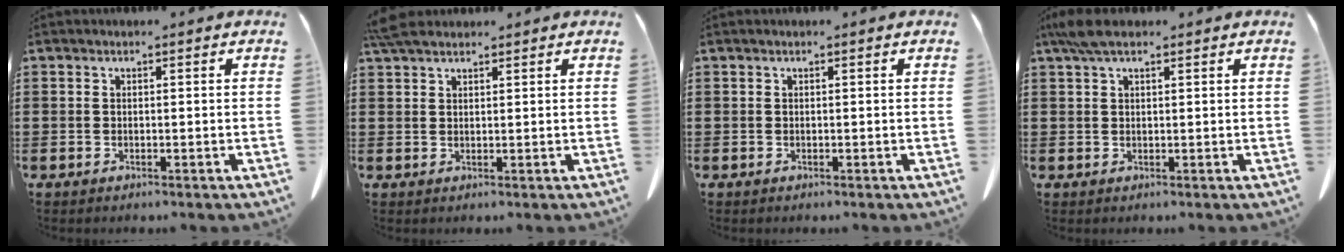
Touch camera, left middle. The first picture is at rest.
{"total": 3.5, "force": [3.0, 0.9, 1.5], "torque": [-0.037, 0.000, 0.060]}
{"total": 0.0}
{"total": 3.5, "force": [2.4, 1.2, 2.3], "torque": [-0.053, 0.004, 0.045]}